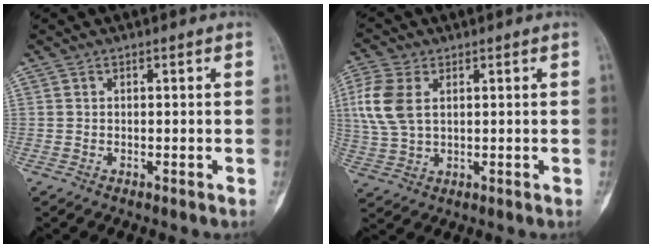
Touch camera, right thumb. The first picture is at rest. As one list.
[{"total": 8.8, "force": [2.0, 5.4, 6.7], "torque": [-0.166, 0.005, 0.043]}]